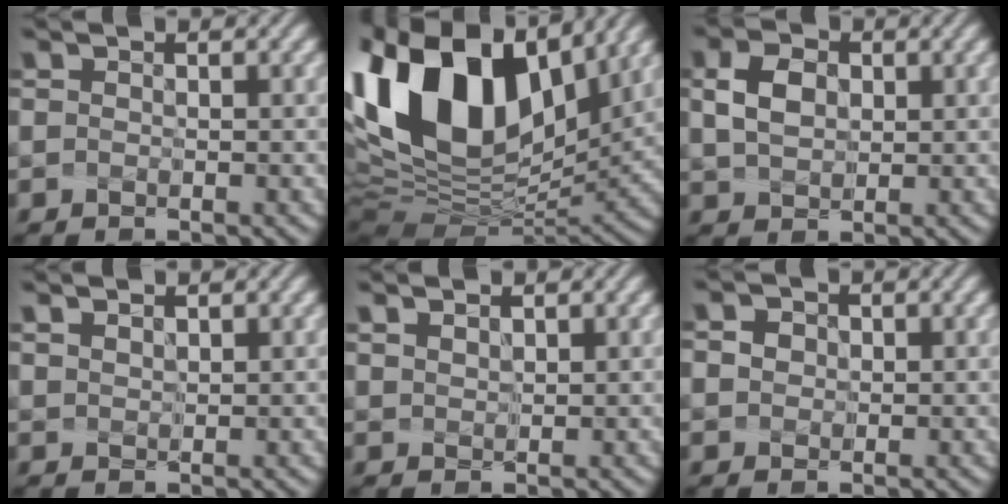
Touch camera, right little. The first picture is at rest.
{"total": 17.2, "force": [6.5, 10.4, 12.0], "torque": [-0.249, 0.045, 0.123]}
{"total": 2.3, "force": [0.4, 1.7, 1.5], "torque": [-0.038, 0.003, 0.016]}
{"total": 2.1, "force": [1.6, 0.9, 0.9], "torque": [-0.032, 0.018, 0.032]}
{"total": 2.5, "force": [1.9, 1.1, 1.1], "torque": [-0.037, 0.020, 0.038]}
{"total": 2.6, "force": [1.1, 2.1, 1.1], "torque": [-0.005, 0.026, 0.000]}